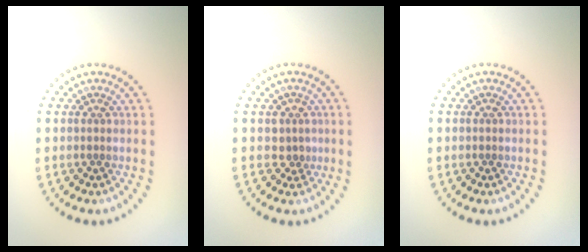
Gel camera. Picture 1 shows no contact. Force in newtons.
{"total": 1.4, "press": 1.2, "slide": 0.8}
{"total": 0.0}